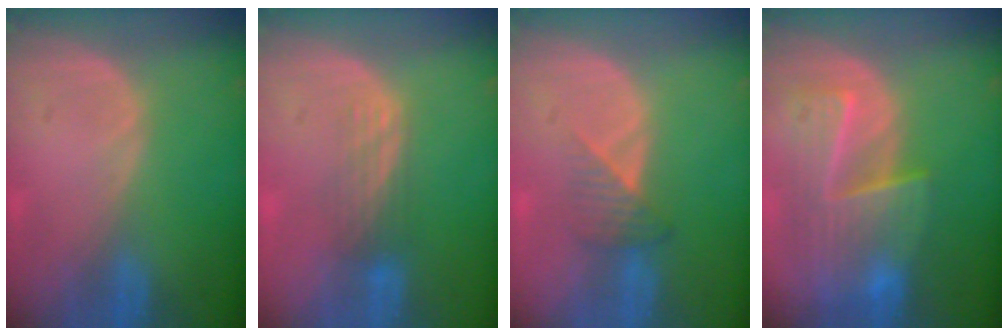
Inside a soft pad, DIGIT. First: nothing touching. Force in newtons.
{"total": 3.5, "press": 3.0, "slide": 1.9}
{"total": 3.4, "press": 3.1, "slide": 1.5}
{"total": 8.9, "press": 8.1, "slide": 3.7}